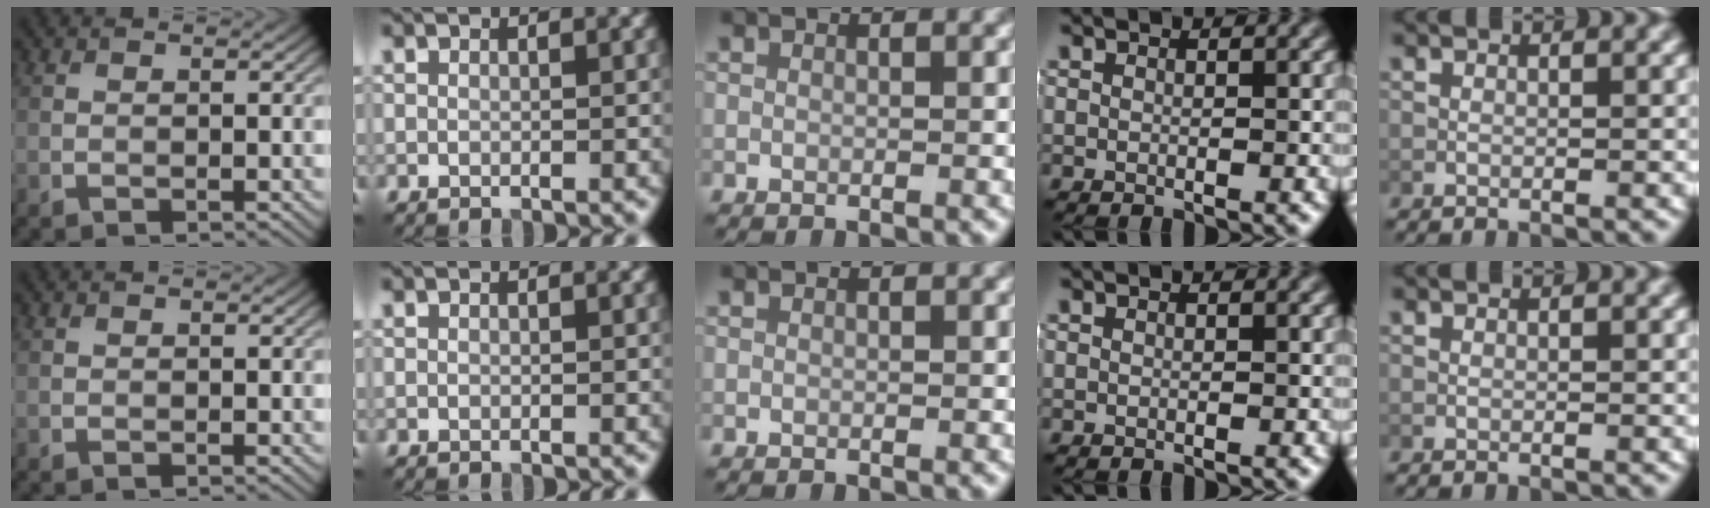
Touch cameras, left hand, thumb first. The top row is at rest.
{}